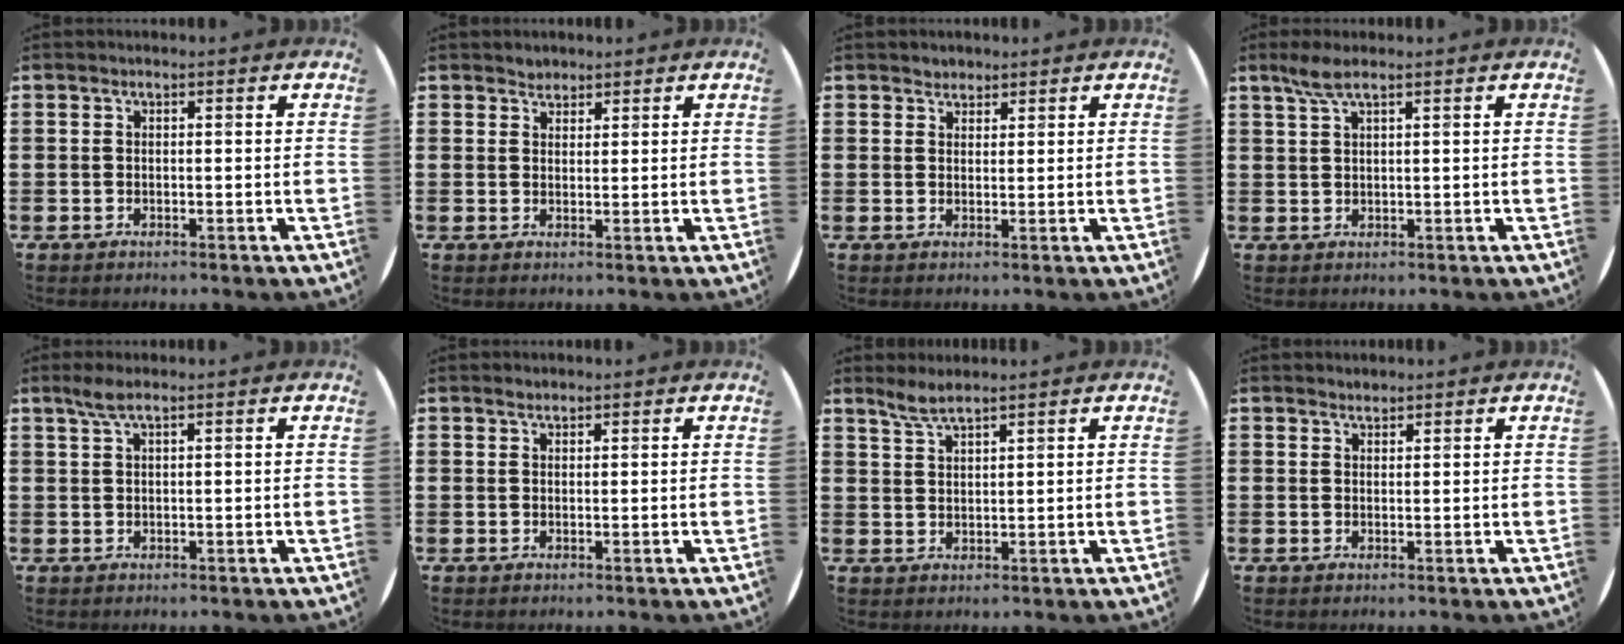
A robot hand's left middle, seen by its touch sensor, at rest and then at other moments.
{"total": 1.5, "force": [1.4, 0.5, -0.1], "torque": [0.009, -0.003, 0.026]}
{"total": 1.6, "force": [1.5, 0.6, -0.1], "torque": [0.001, 0.002, 0.029]}
{"total": 2.9, "force": [2.0, 0.4, 2.1], "torque": [-0.045, 0.005, 0.034]}
{"total": 2.1, "force": [1.4, 0.1, 1.6], "torque": [-0.032, 0.004, 0.025]}
{"total": 0.9, "force": [0.8, 0.2, 0.2], "torque": [-0.002, 0.003, 0.015]}
{"total": 2.7, "force": [2.5, 0.2, 1.1], "torque": [-0.027, 0.003, 0.046]}
{"total": 1.2, "force": [1.2, 0.2, -0.1], "torque": [0.001, 0.001, 0.023]}